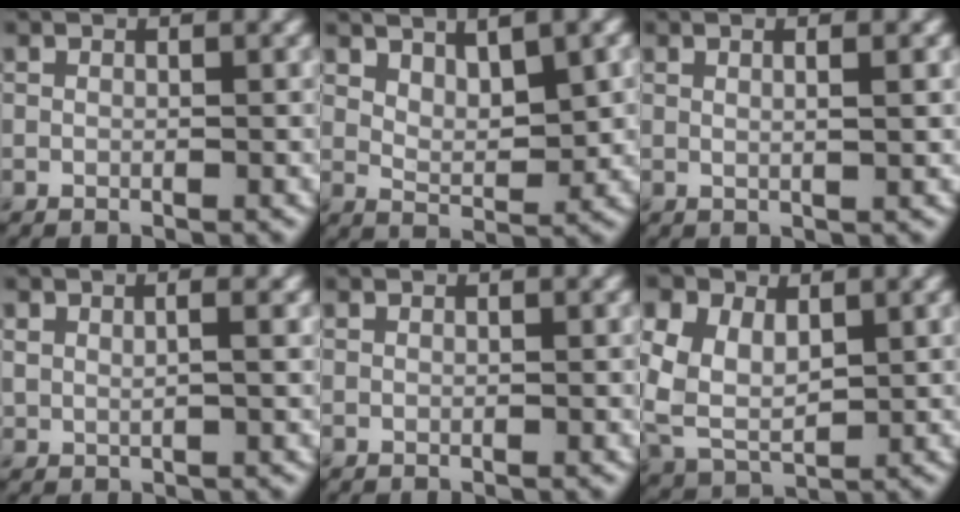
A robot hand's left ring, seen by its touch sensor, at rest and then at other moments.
{"total": 4.3, "force": [2.4, 1.6, 3.2], "torque": [-0.055, -0.005, 0.044]}
{"total": 2.7, "force": [1.0, 1.0, 2.3], "torque": [-0.015, 0.006, -0.006]}
{"total": 1.4, "force": [0.6, 0.5, 1.1], "torque": [-0.023, 0.000, 0.014]}
{"total": 0.0}
{"total": 7.6, "force": [1.8, 5.4, 5.0], "torque": [-0.123, 0.001, 0.038]}